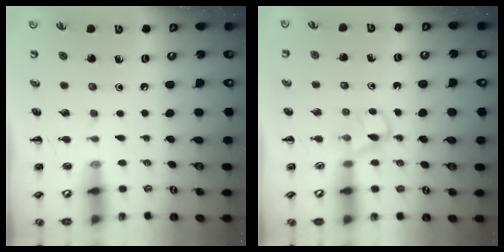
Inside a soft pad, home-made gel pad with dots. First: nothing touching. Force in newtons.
{"total": 3.5, "press": 3.3, "slide": 1.2}